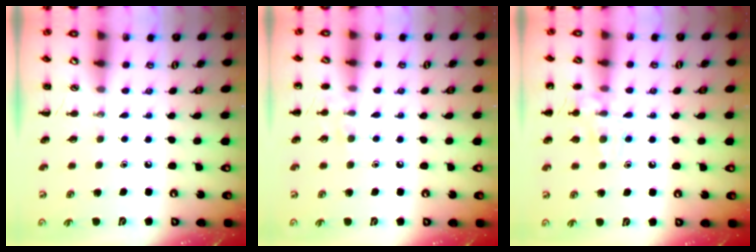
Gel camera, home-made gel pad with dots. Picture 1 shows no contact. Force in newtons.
{"total": 6.6, "press": 6.4, "slide": 1.6}
{"total": 10.0, "press": 9.9, "slide": 1.1}